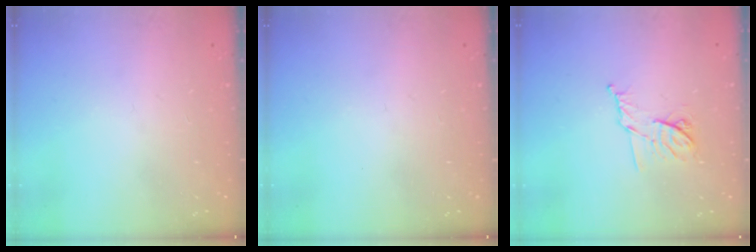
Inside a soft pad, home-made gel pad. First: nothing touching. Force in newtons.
{"total": 0.0}
{"total": 9.4, "press": 9.4, "slide": 0.7}